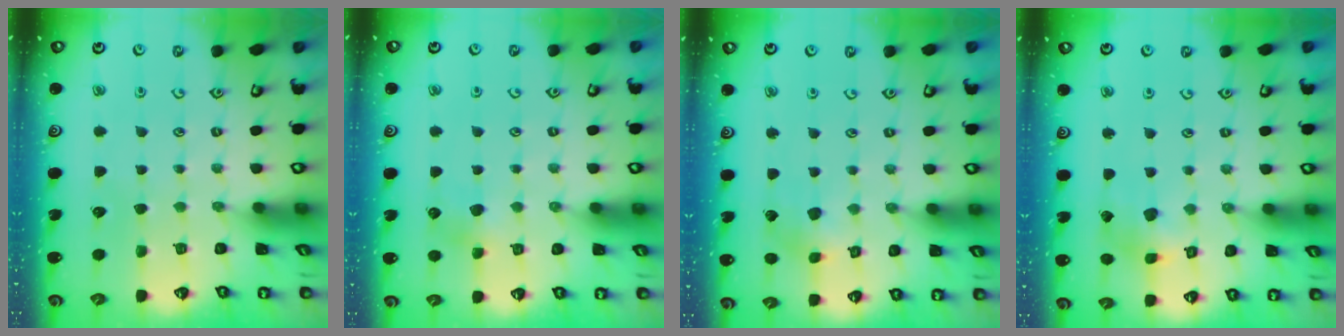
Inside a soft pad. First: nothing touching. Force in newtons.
{"total": 4.5, "press": 4.5, "slide": 0.5}
{"total": 5.4, "press": 5.4, "slide": 0.5}
{"total": 5.7, "press": 5.7, "slide": 0.6}